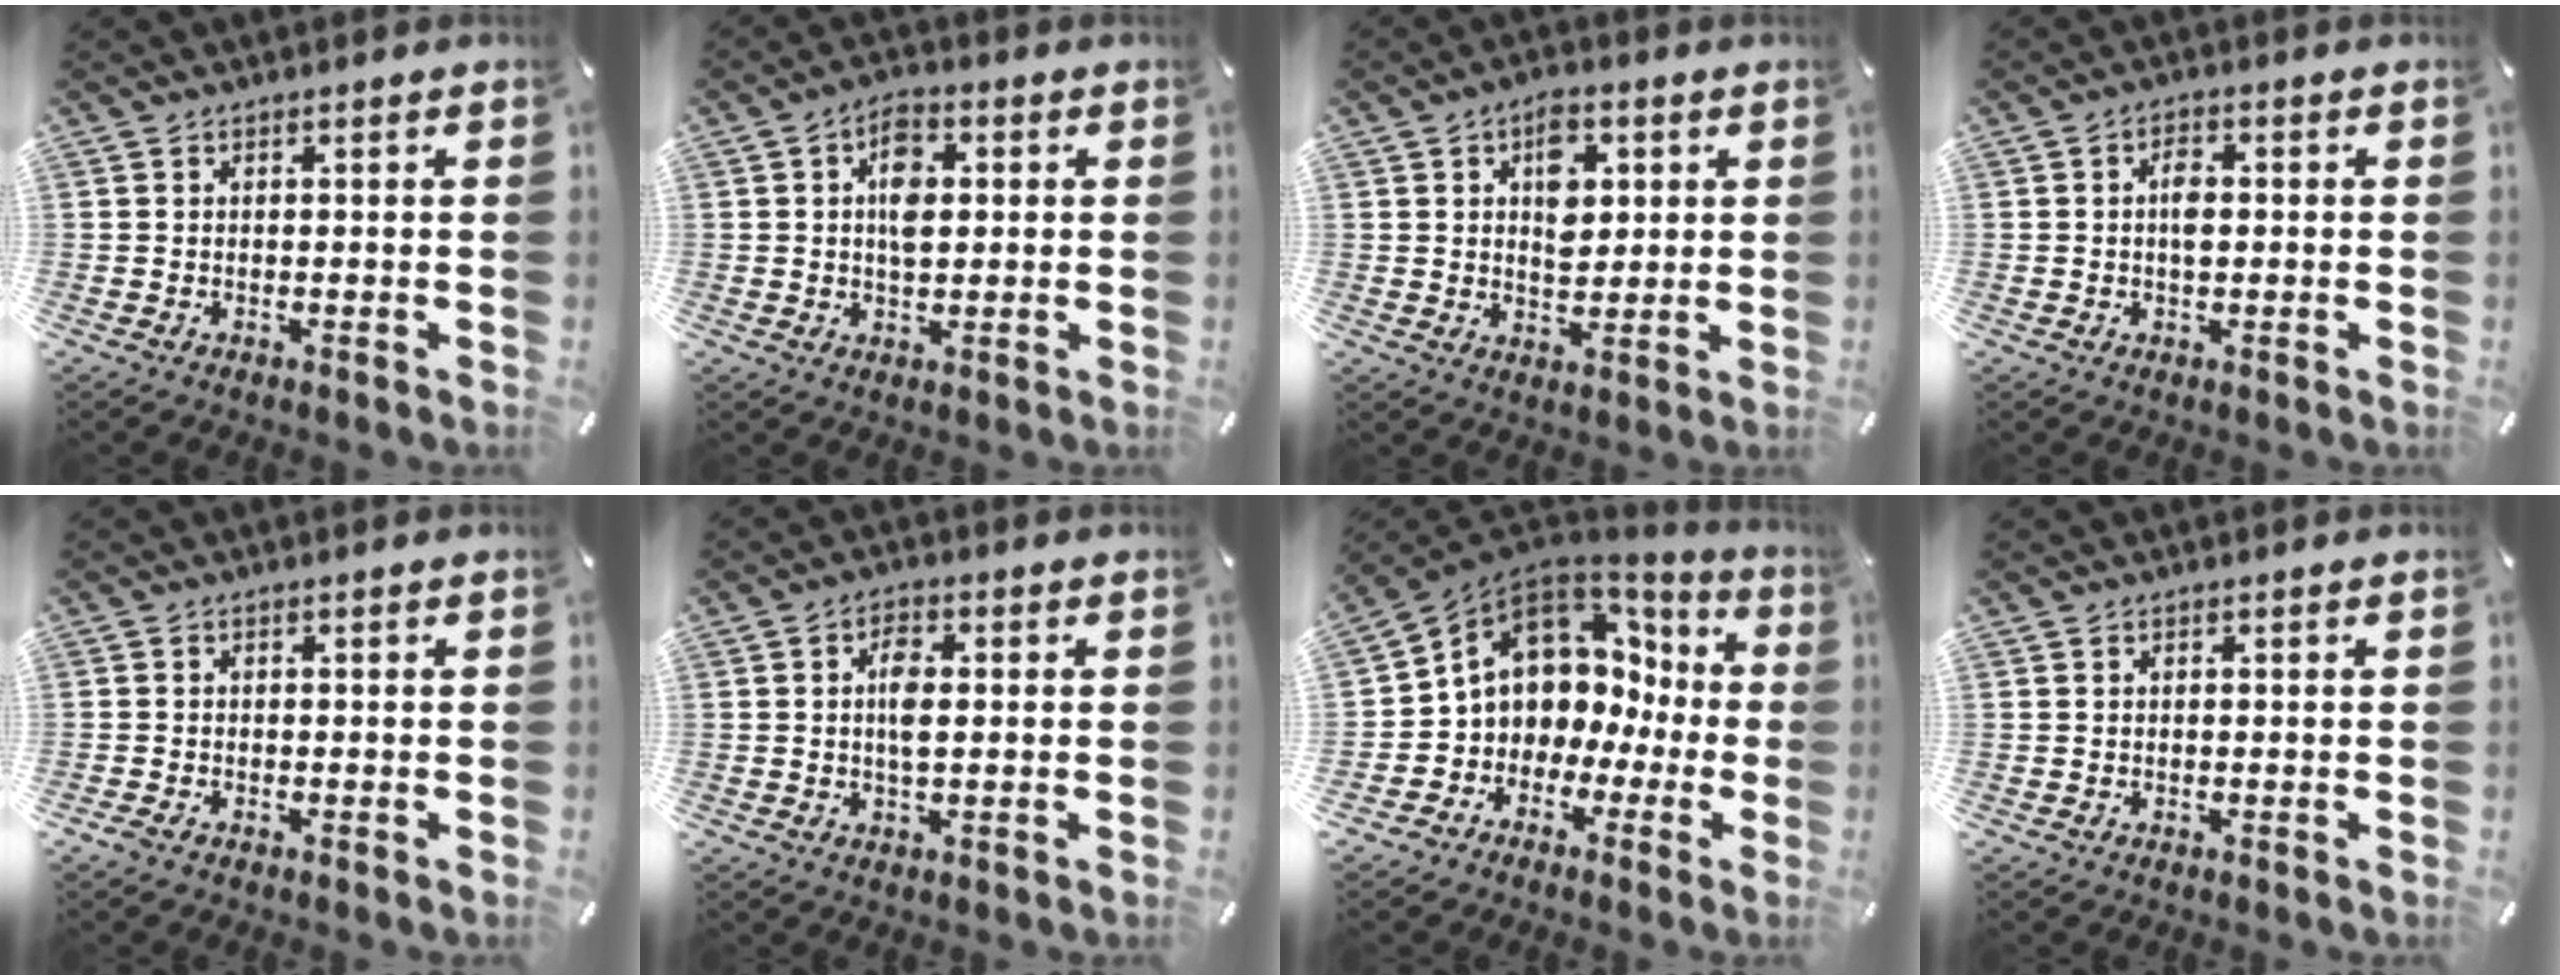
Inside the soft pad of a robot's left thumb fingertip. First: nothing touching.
{"total": 7.3, "force": [1.2, 4.5, 5.6], "torque": [-0.080, 0.002, 0.015]}
{"total": 8.4, "force": [2.6, 5.8, 5.4], "torque": [-0.069, -0.003, 0.040]}
{"total": 3.4, "force": [0.0, 1.9, 2.8], "torque": [-0.048, 0.001, -0.002]}
{"total": 1.0, "force": [-0.8, 0.4, 0.5], "torque": [-0.009, 0.000, -0.014]}
{"total": 5.0, "force": [0.4, 2.4, 4.3], "torque": [-0.086, 0.002, 0.001]}
{"total": 9.4, "force": [2.7, 8.4, 3.5], "torque": [-0.080, -0.026, 0.054]}
{"total": 0.0}